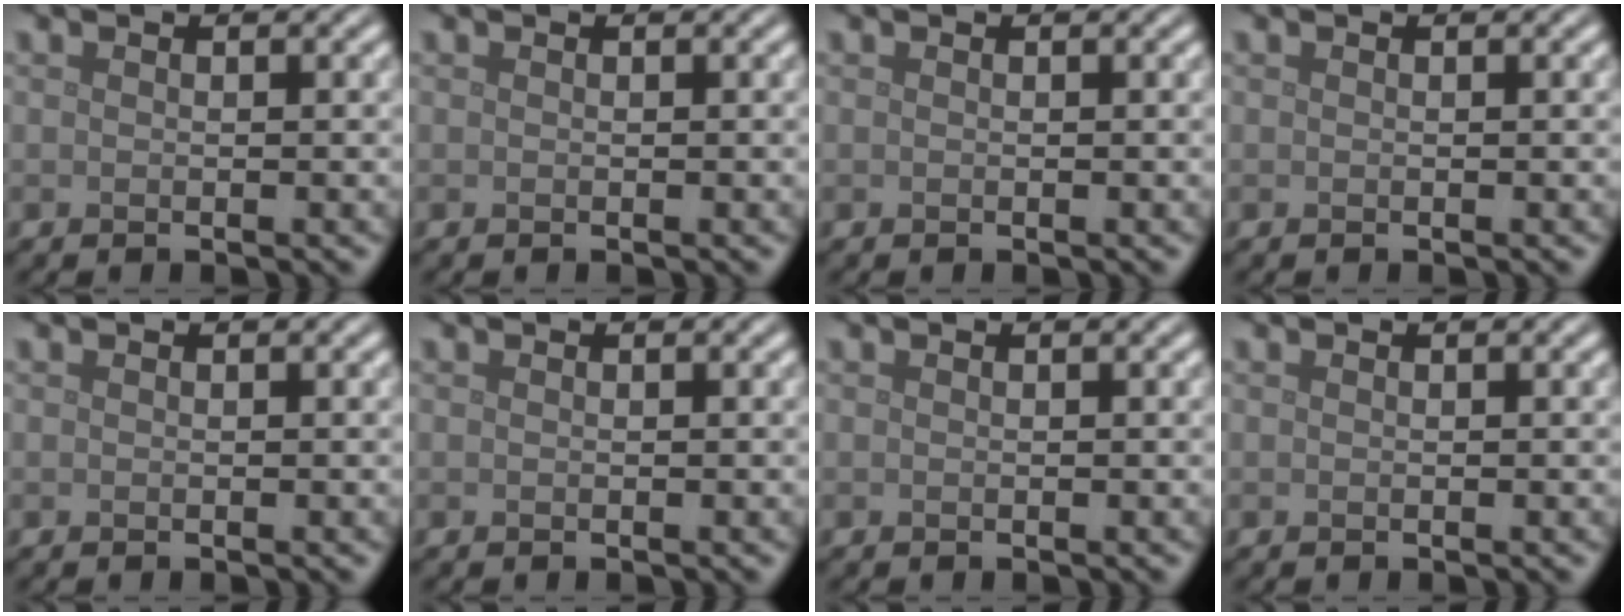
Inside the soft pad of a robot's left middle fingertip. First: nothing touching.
{"total": 0.0}
{"total": 0.0}
{"total": 0.0}
{"total": 0.0}
{"total": 0.0}
{"total": 0.0}
{"total": 0.0}